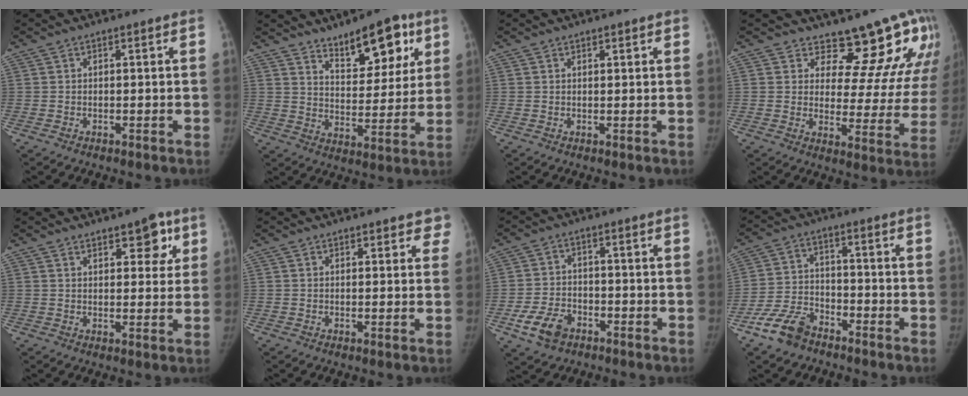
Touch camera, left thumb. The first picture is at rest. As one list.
[{"total": 13.6, "force": [8.4, 6.0, 8.8], "torque": [-0.086, -0.042, 0.132]}, {"total": 1.0, "force": [0.8, 0.4, 0.5], "torque": [-0.004, -0.004, 0.009]}, {"total": 15.8, "force": [13.7, 5.8, 5.2], "torque": [-0.009, -0.113, 0.157]}, {"total": 7.0, "force": [3.7, 3.4, 4.9], "torque": [-0.030, -0.016, 0.045]}, {"total": 3.9, "force": [3.1, 2.0, 1.5], "torque": [0.024, -0.010, 0.032]}, {"total": 7.3, "force": [-3.7, 4.8, 4.0], "torque": [-0.070, 0.016, -0.065]}, {"total": 8.5, "force": [-6.1, 4.6, 3.7], "torque": [-0.072, 0.027, -0.121]}]